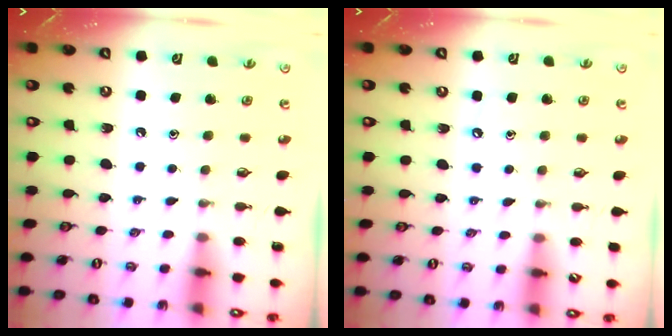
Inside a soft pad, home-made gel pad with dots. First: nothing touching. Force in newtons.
{"total": 2.6, "press": 2.6, "slide": 0.4}